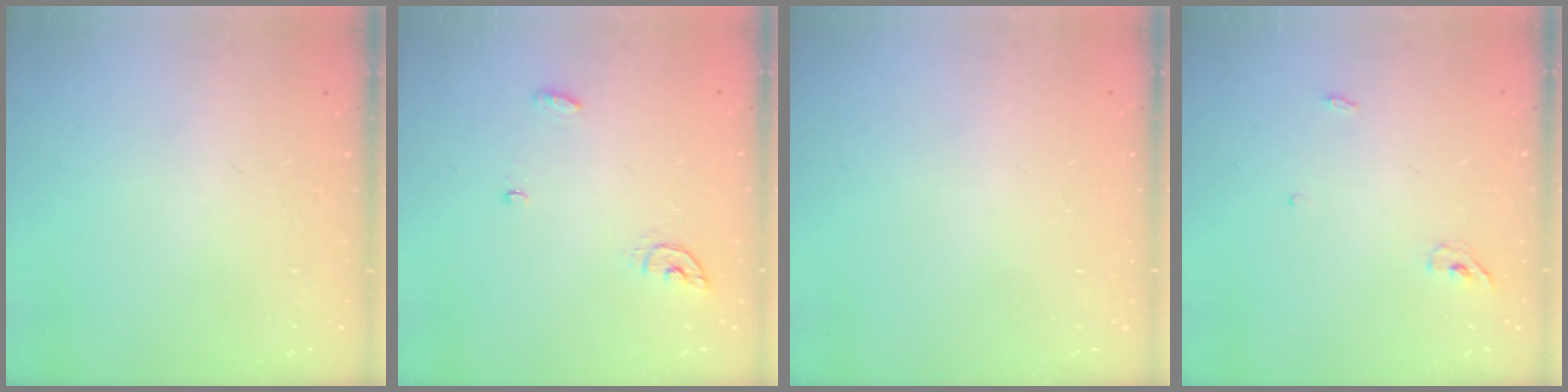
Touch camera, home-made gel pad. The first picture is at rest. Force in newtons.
{"total": 4.8, "press": 4.8, "slide": 0.4}
{"total": 0.9, "press": 0.9, "slide": 0.0}
{"total": 3.7, "press": 3.6, "slide": 1.0}